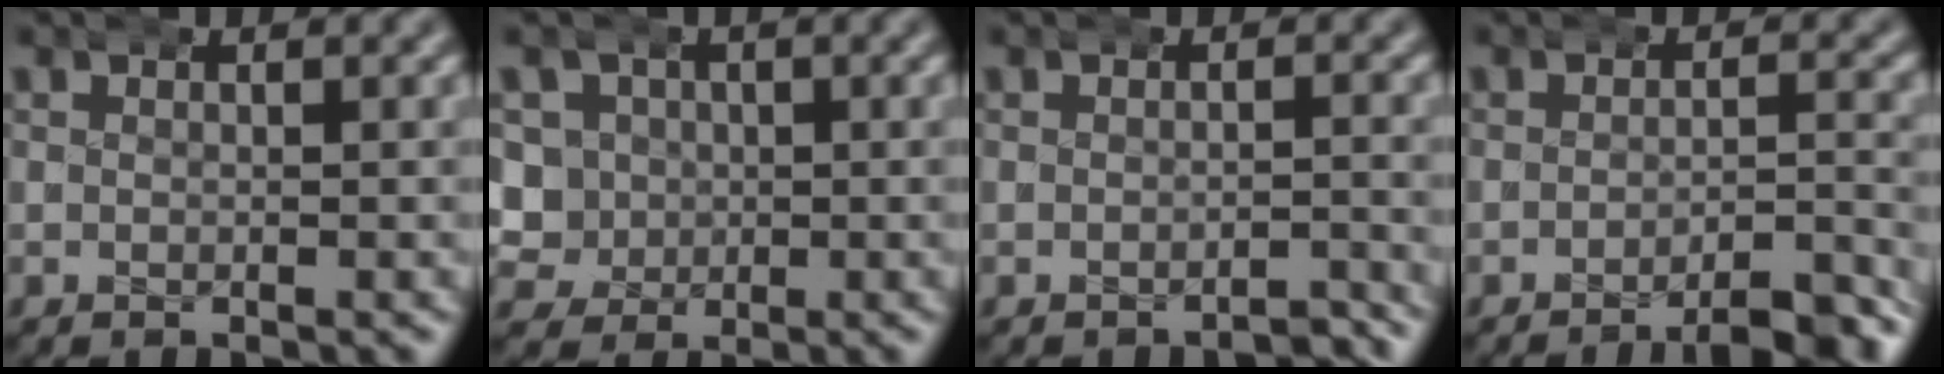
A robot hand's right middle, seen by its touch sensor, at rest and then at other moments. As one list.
[{"total": 8.8, "force": [-0.6, 8.4, 2.6], "torque": [-0.092, -0.025, -0.011]}, {"total": 1.9, "force": [-1.9, 0.2, 0.2], "torque": [-0.003, 0.006, -0.038]}, {"total": 5.4, "force": [-4.4, 0.8, 3.0], "torque": [-0.032, 0.002, -0.075]}]